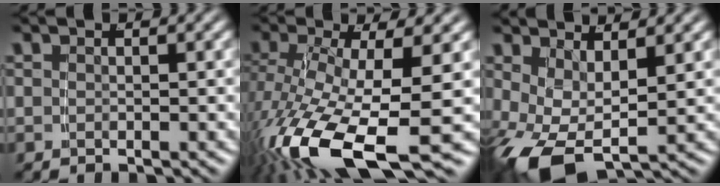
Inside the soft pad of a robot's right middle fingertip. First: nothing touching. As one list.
[{"total": 11.0, "force": [-4.9, 4.2, 8.9], "torque": [-0.192, -0.059, -0.042]}, {"total": 6.5, "force": [-2.2, 4.0, 4.7], "torque": [-0.120, -0.039, -0.020]}]